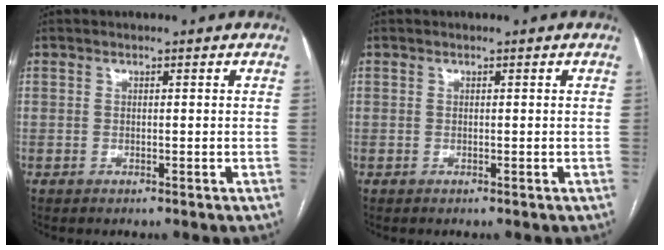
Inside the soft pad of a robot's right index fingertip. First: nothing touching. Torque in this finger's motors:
{"motor_torque": [0.00, 0.00, 0.00, 0.00]}